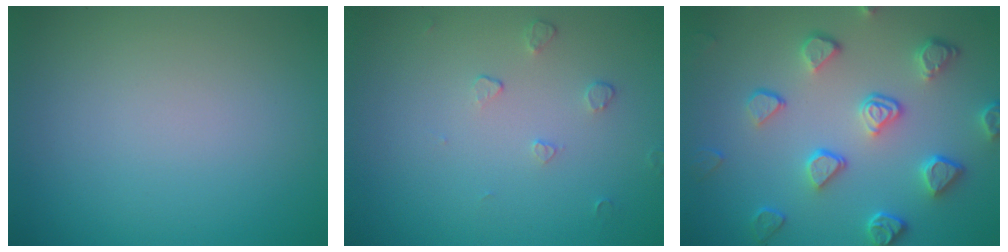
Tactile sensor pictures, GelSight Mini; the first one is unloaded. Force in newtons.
{"total": 0.9, "press": 0.6, "slide": 0.7}
{"total": 4.6, "press": 3.9, "slide": 2.4}